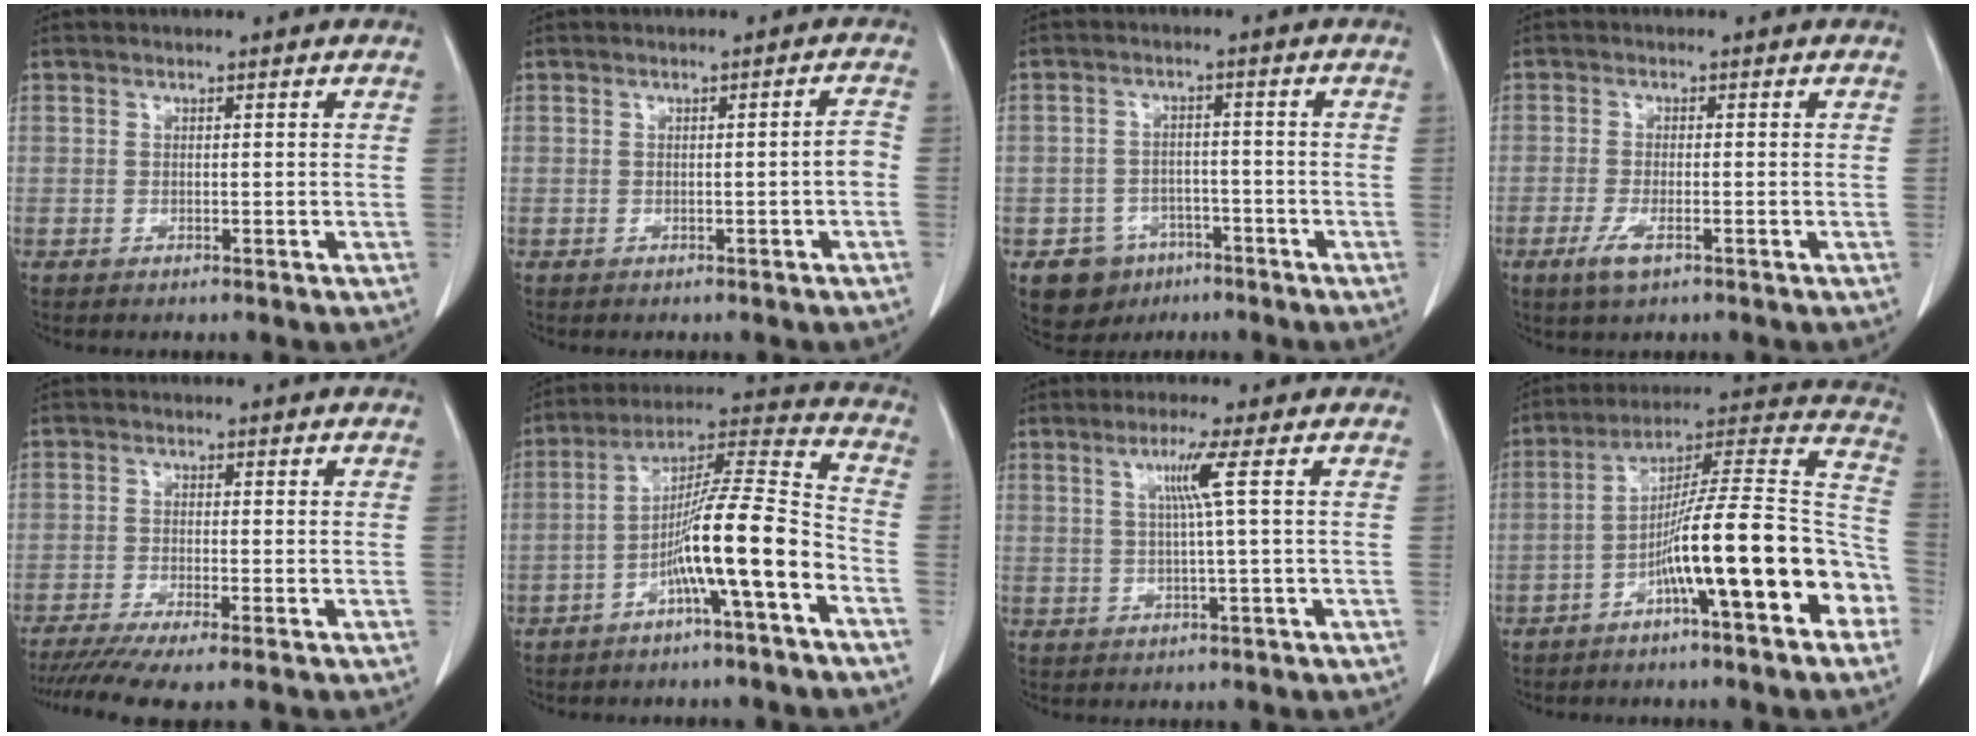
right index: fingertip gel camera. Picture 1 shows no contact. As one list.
[{"total": 1.9, "force": [-0.6, 0.1, 1.8], "torque": [-0.021, 0.002, -0.009]}, {"total": 6.2, "force": [-3.6, 5.0, 1.0], "torque": [-0.015, 0.011, -0.049]}, {"total": 3.4, "force": [-1.9, 0.8, 2.7], "torque": [-0.059, -0.006, -0.034]}, {"total": 8.1, "force": [-6.6, -0.1, 4.7], "torque": [-0.070, -0.015, -0.105]}, {"total": 13.0, "force": [-5.4, -0.2, 11.8], "torque": [-0.201, 0.017, -0.096]}, {"total": 4.1, "force": [1.1, -1.3, 3.8], "torque": [-0.078, 0.000, 0.024]}, {"total": 18.9, "force": [-7.2, 1.7, 17.4], "torque": [-0.230, 0.034, -0.114]}]